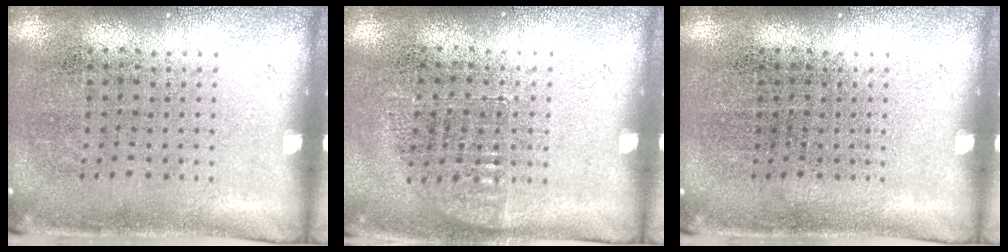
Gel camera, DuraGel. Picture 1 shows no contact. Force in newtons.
{"total": 0.7, "press": 0.7, "slide": 0.2}
{"total": 0.0}